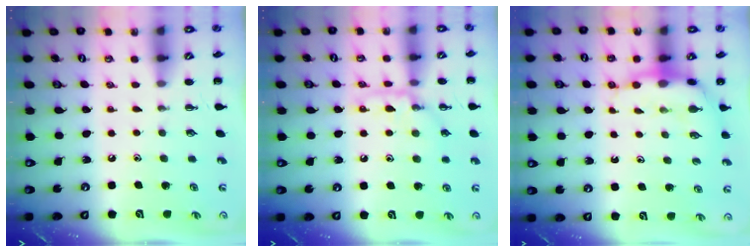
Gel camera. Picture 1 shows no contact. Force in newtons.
{"total": 10.3, "press": 10.3, "slide": 0.9}
{"total": 7.3, "press": 7.1, "slide": 2.0}